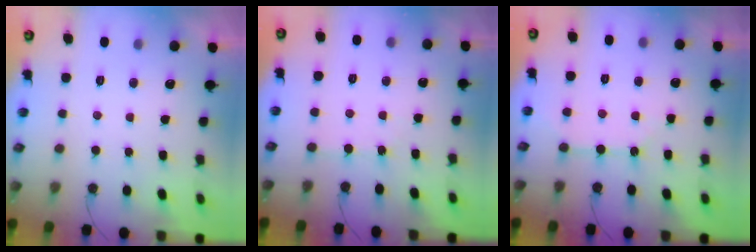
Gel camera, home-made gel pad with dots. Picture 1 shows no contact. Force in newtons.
{"total": 2.5, "press": 2.5, "slide": 0.4}
{"total": 5.6, "press": 5.6, "slide": 0.5}